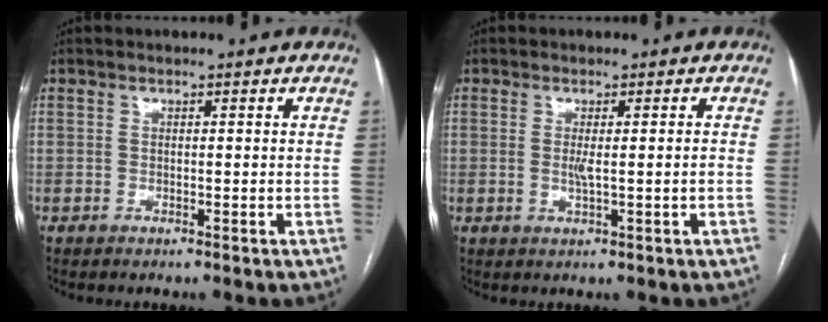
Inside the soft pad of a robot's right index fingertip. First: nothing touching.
{"total": 2.3, "force": [-0.3, 0.0, 2.3], "torque": [-0.045, -0.004, -0.003]}